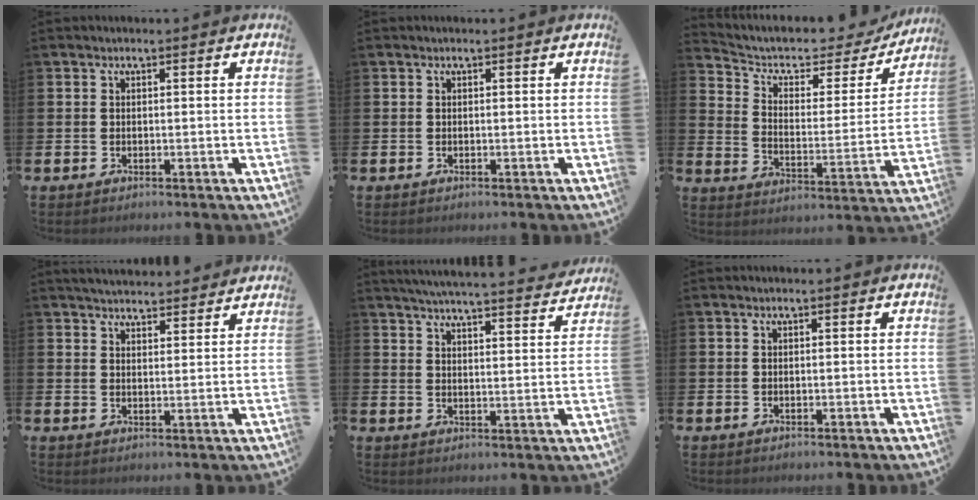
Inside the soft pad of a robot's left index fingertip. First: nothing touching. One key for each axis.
{"total": 0.0}
{"total": 6.3, "fx": 5.2, "fy": 2.8, "fz": 2.2, "tx": -0.068, "ty": -0.041, "tz": 0.081}
{"total": 4.0, "fx": 3.9, "fy": 0.5, "fz": 0.2, "tx": -0.010, "ty": -0.023, "tz": 0.071}
{"total": 5.5, "fx": 5.4, "fy": 0.1, "fz": 1.3, "tx": -0.038, "ty": -0.039, "tz": 0.092}
{"total": 0.0}